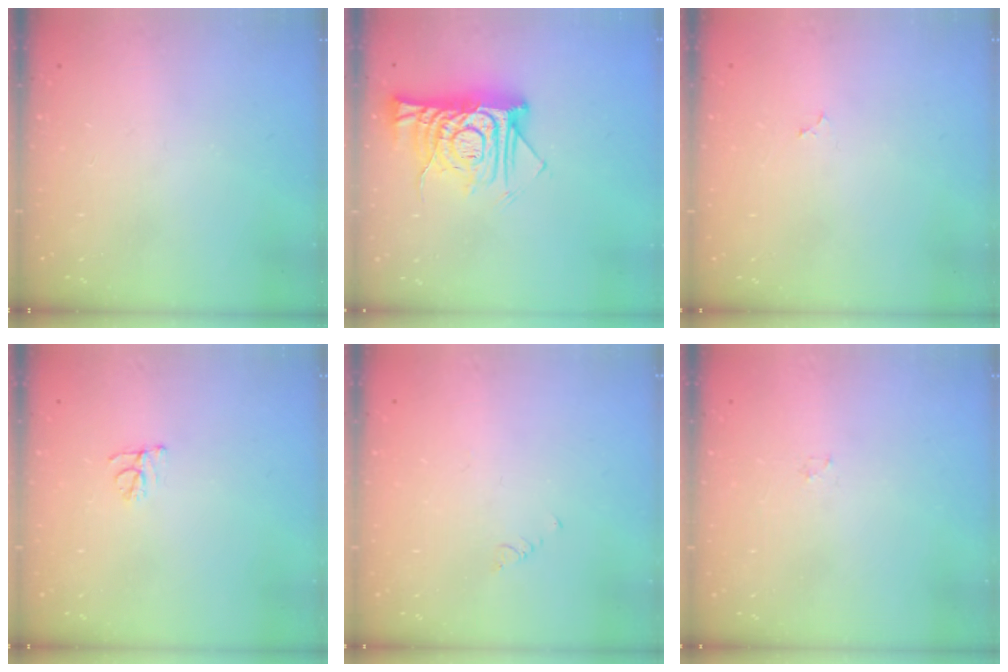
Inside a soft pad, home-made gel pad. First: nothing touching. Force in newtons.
{"total": 14.7, "press": 14.6, "slide": 1.8}
{"total": 2.3, "press": 2.3, "slide": 0.2}
{"total": 5.6, "press": 5.5, "slide": 0.6}
{"total": 0.7, "press": 0.6, "slide": 0.2}
{"total": 0.8, "press": 0.8, "slide": 0.2}